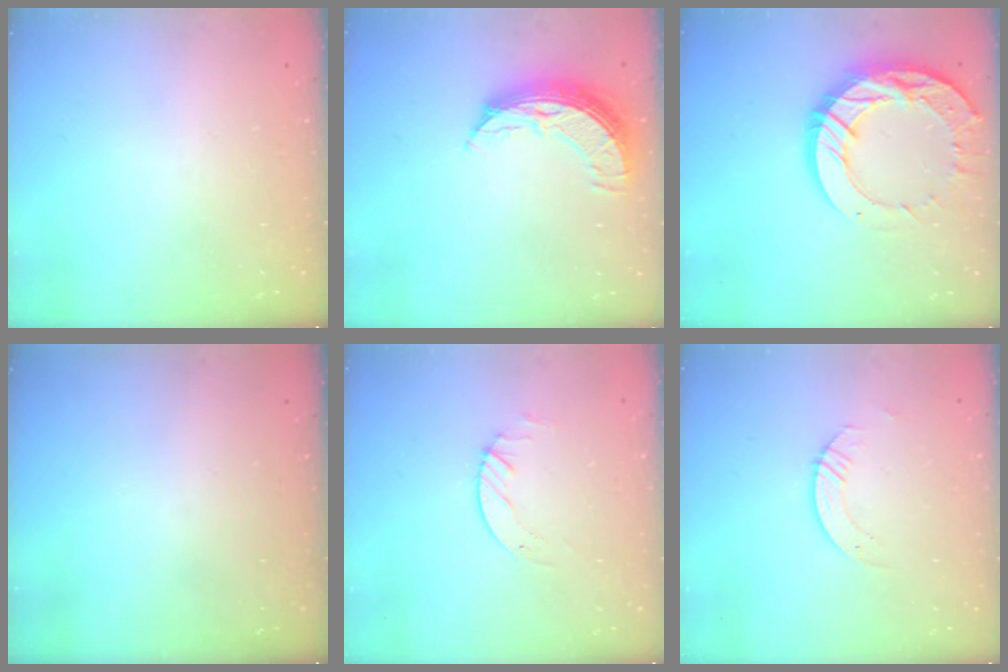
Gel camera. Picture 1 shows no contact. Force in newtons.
{"total": 10.1, "press": 10.0, "slide": 1.0}
{"total": 20.2, "press": 20.1, "slide": 1.8}
{"total": 0.0}
{"total": 2.5, "press": 2.5, "slide": 0.2}
{"total": 2.6, "press": 2.6, "slide": 0.2}